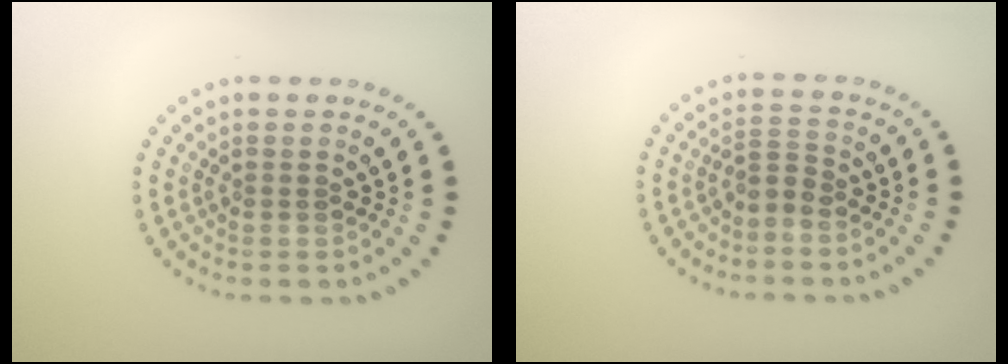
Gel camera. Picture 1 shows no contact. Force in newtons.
{"total": 1.9, "press": 1.3, "slide": 1.3}